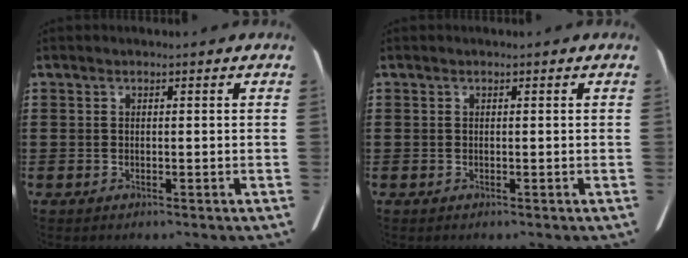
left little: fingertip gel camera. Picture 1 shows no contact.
{"total": 0.0}